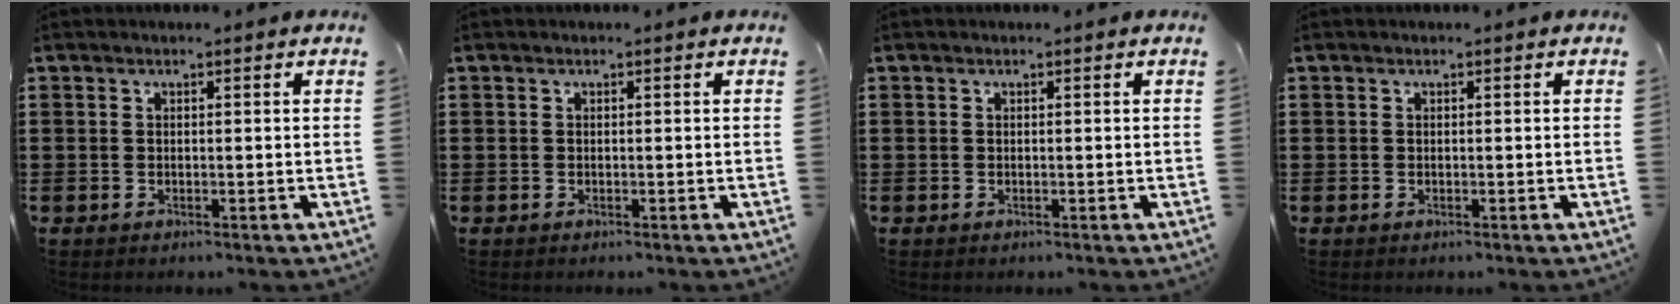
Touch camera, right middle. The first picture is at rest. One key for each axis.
{"total": 0.0}
{"total": 0.0}
{"total": 0.0}